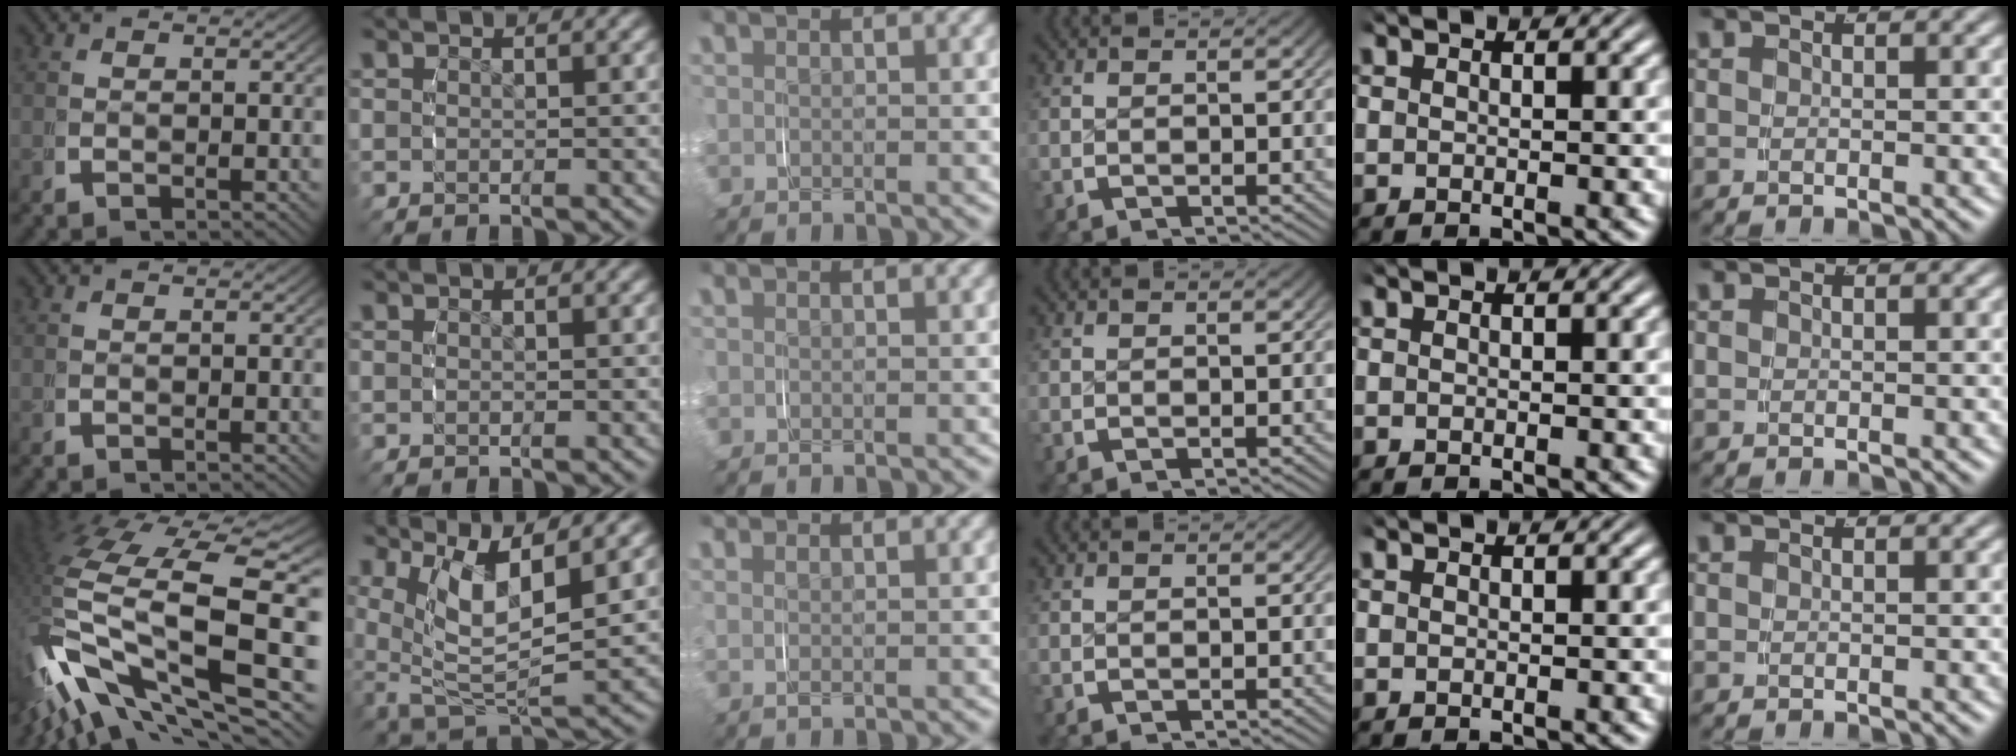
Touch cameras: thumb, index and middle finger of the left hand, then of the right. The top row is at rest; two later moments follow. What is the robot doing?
{"motion": "grasp_and_lifting", "object": "shoes"}